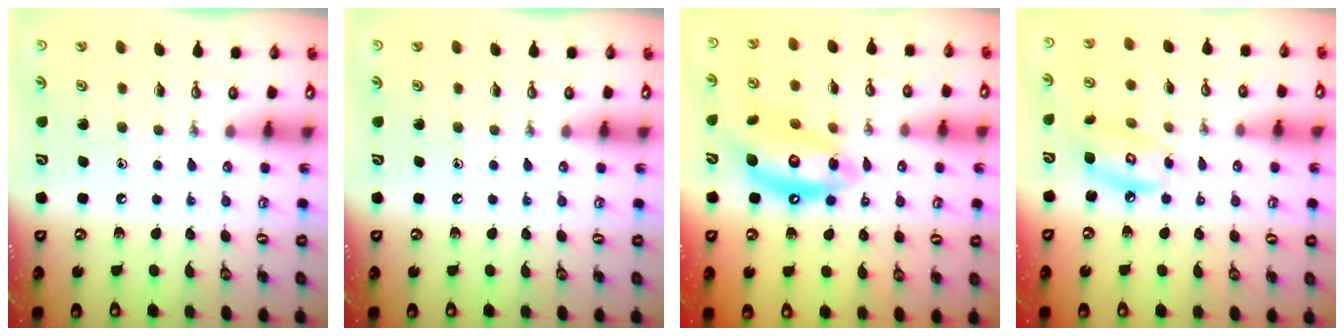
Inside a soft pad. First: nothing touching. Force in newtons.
{"total": 0.0}
{"total": 14.4, "press": 14.3, "slide": 1.5}
{"total": 8.7, "press": 8.7, "slide": 0.6}